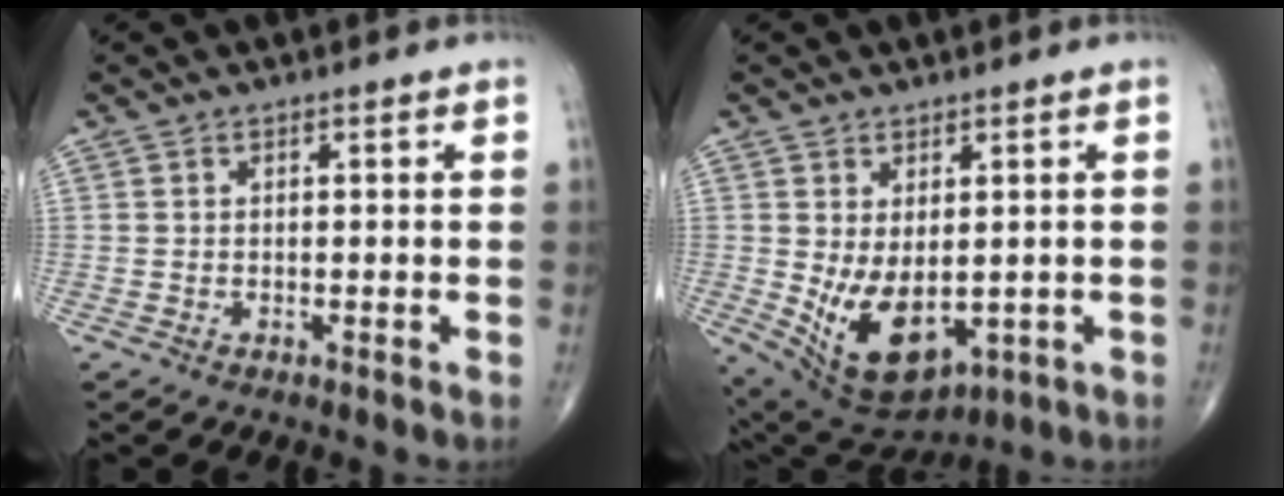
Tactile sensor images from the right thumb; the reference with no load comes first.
{"total": 12.1, "force": [-1.2, 7.1, 9.7], "torque": [-0.154, -0.012, 0.013]}